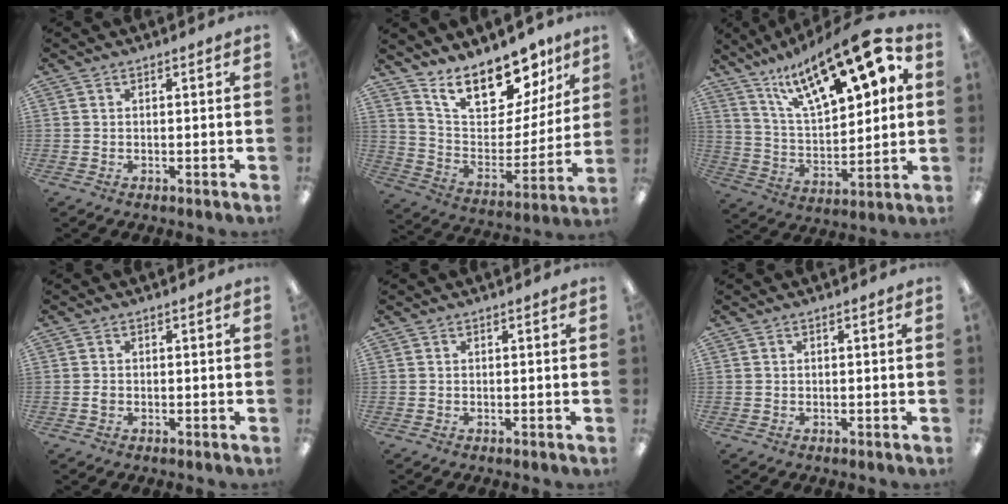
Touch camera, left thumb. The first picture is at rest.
{"total": 20.5, "force": [15.4, 9.0, 10.1], "torque": [-0.167, -0.101, 0.274]}
{"total": 21.4, "force": [13.9, 7.3, 14.5], "torque": [-0.239, -0.077, 0.234]}
{"total": 1.1, "force": [-0.1, 0.8, 0.8], "torque": [-0.015, 0.003, -0.004]}
{"total": 0.0}
{"total": 1.0, "force": [0.0, 0.2, 1.0], "torque": [-0.017, 0.000, 0.001]}